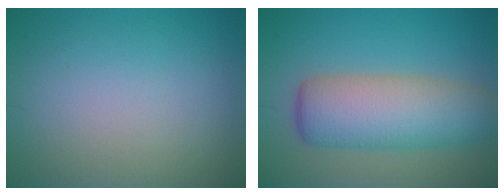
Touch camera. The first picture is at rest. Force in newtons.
{"total": 7.8, "press": 7.8, "slide": 0.2}